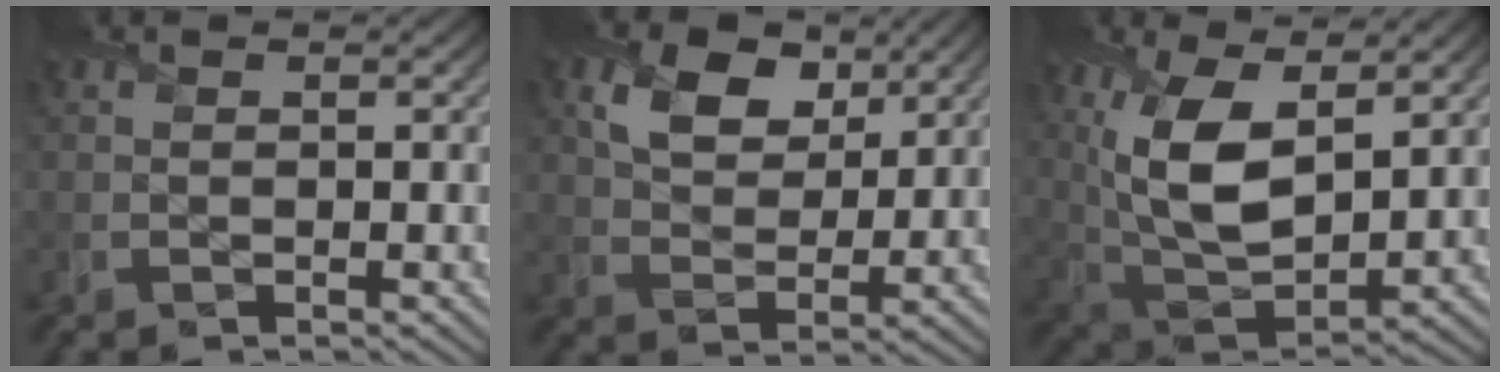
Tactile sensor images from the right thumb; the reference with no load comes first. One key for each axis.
{"total": 7.6, "fx": 3.7, "fy": 5.0, "fz": 4.2, "tx": -0.095, "ty": -0.003, "tz": 0.064}
{"total": 11.3, "fx": 3.8, "fy": 5.6, "fz": 9.0, "tx": -0.211, "ty": -0.006, "tz": 0.074}